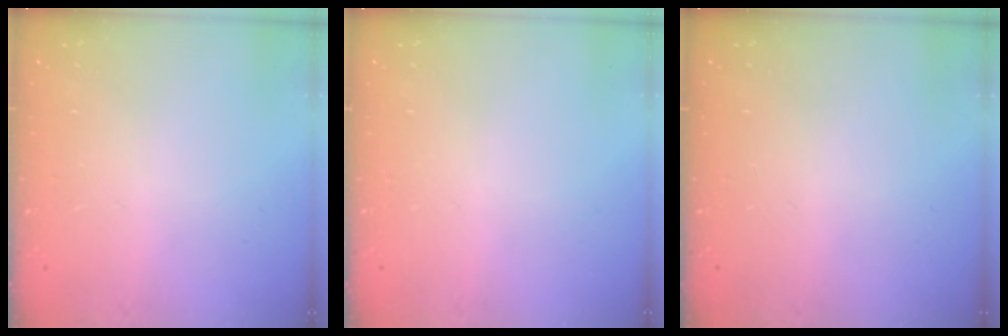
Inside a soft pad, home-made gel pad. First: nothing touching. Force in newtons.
{"total": 0.0}
{"total": 0.0}